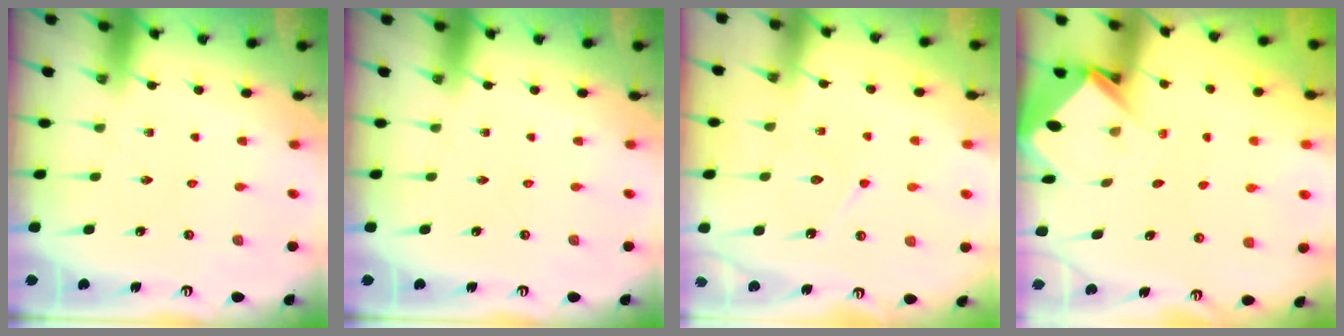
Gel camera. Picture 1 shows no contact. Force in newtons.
{"total": 0.0}
{"total": 6.6, "press": 6.5, "slide": 0.7}
{"total": 3.6, "press": 3.6, "slide": 0.3}